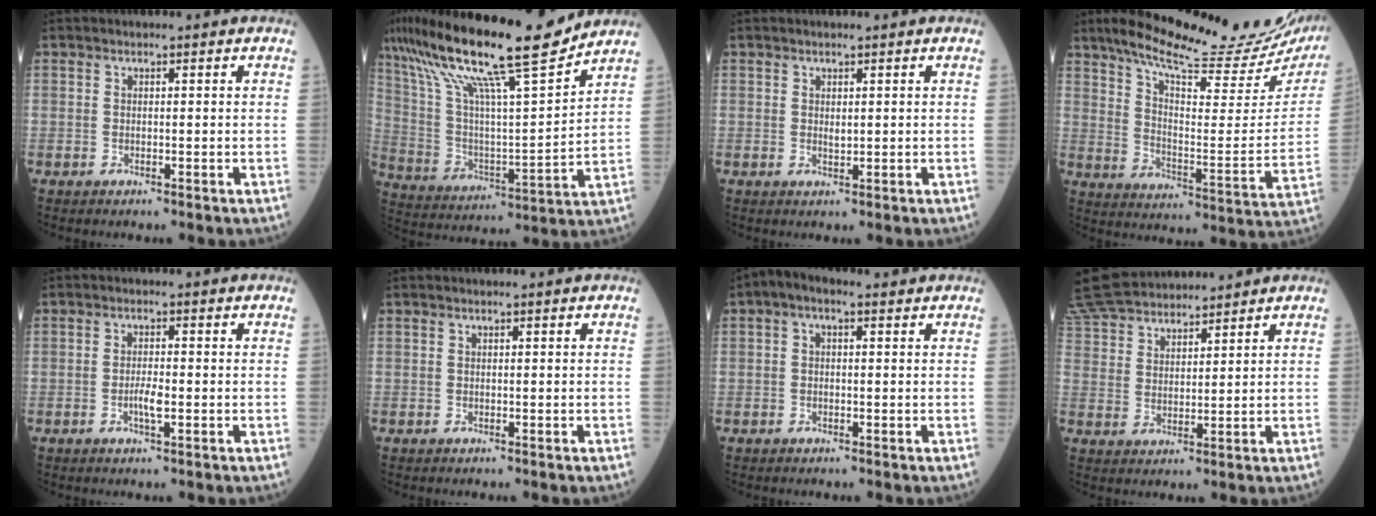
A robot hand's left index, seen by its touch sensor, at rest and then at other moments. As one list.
[{"total": 23.7, "force": [18.2, 2.1, 15.0], "torque": [-0.288, 0.021, 0.320]}, {"total": 1.1, "force": [0.4, 0.4, 0.9], "torque": [-0.017, -0.001, 0.008]}, {"total": 26.5, "force": [23.6, 3.2, 11.5], "torque": [-0.185, -0.062, 0.313]}, {"total": 2.4, "force": [-0.7, 0.4, 2.2], "torque": [-0.045, -0.001, -0.012]}, {"total": 0.0}, {"total": 3.1, "force": [1.3, 1.5, 2.4], "torque": [-0.049, 0.027, 0.019]}, {"total": 13.0, "force": [12.2, 2.9, 3.4], "torque": [-0.083, 0.043, 0.227]}]